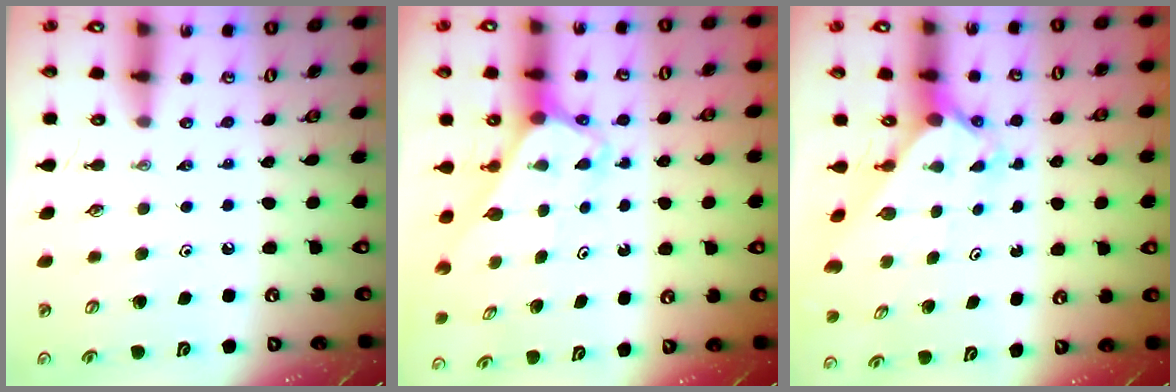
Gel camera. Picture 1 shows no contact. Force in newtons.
{"total": 2.9, "press": 2.9, "slide": 0.2}
{"total": 2.3, "press": 2.3, "slide": 0.2}